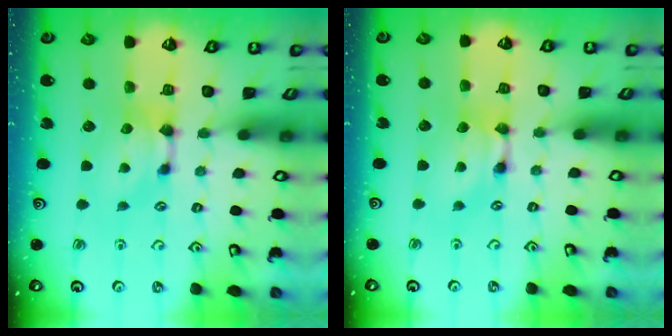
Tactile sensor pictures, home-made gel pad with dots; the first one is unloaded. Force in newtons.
{"total": 1.8, "press": 1.7, "slide": 0.1}